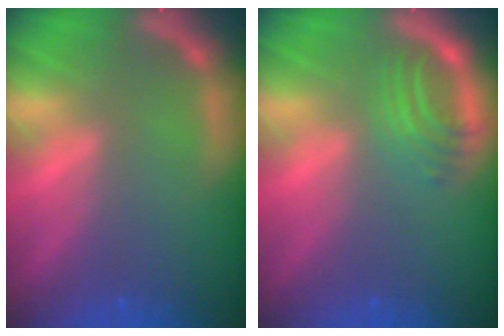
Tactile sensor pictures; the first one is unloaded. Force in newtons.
{"total": 3.4}